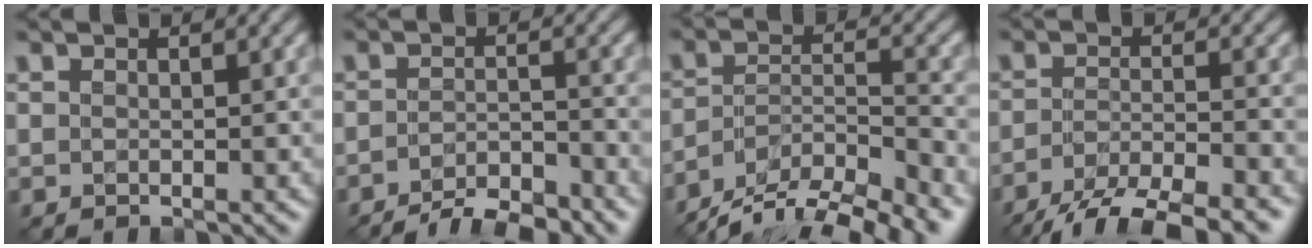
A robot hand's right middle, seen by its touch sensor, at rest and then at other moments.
{"total": 4.4, "force": [-3.7, 1.0, 2.2], "torque": [-0.033, 0.000, -0.065]}
{"total": 11.7, "force": [-9.8, 3.5, 5.4], "torque": [-0.089, -0.015, -0.151]}
{"total": 6.9, "force": [-5.4, 1.5, 4.1], "torque": [-0.065, -0.005, -0.095]}